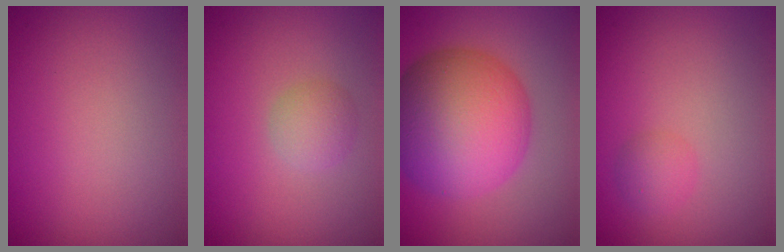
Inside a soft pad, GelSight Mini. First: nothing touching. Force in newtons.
{"total": 1.9, "press": 1.9, "slide": 0.1}
{"total": 11.7, "press": 11.7, "slide": 0.2}
{"total": 1.5, "press": 1.5, "slide": 0.0}